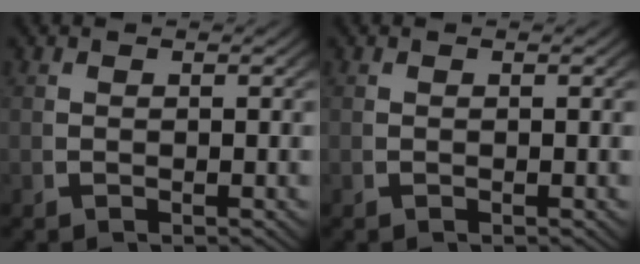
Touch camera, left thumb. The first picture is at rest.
{"total": 0.0}